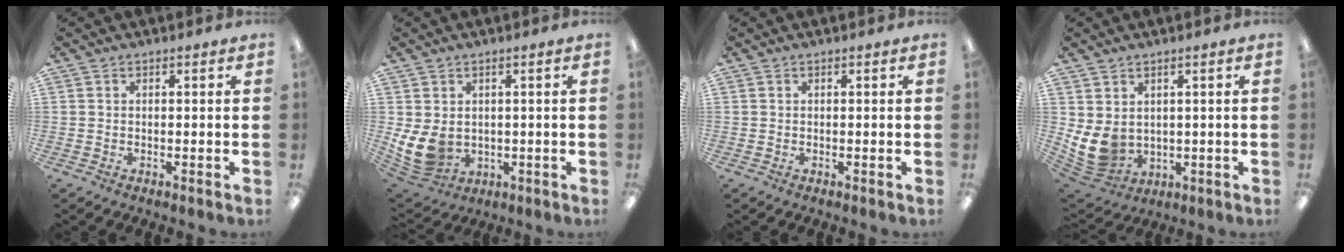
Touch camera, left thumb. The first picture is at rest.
{"total": 8.5, "force": [0.5, 6.6, 5.3], "torque": [-0.125, -0.008, 0.015]}
{"total": 0.0}
{"total": 8.6, "force": [1.2, 6.7, 5.3], "torque": [-0.130, -0.018, 0.030]}